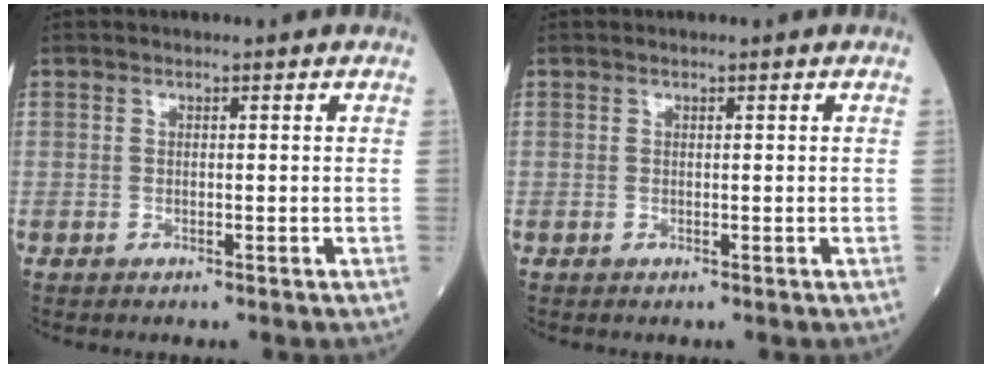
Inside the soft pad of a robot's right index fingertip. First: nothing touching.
{"total": 0.0}